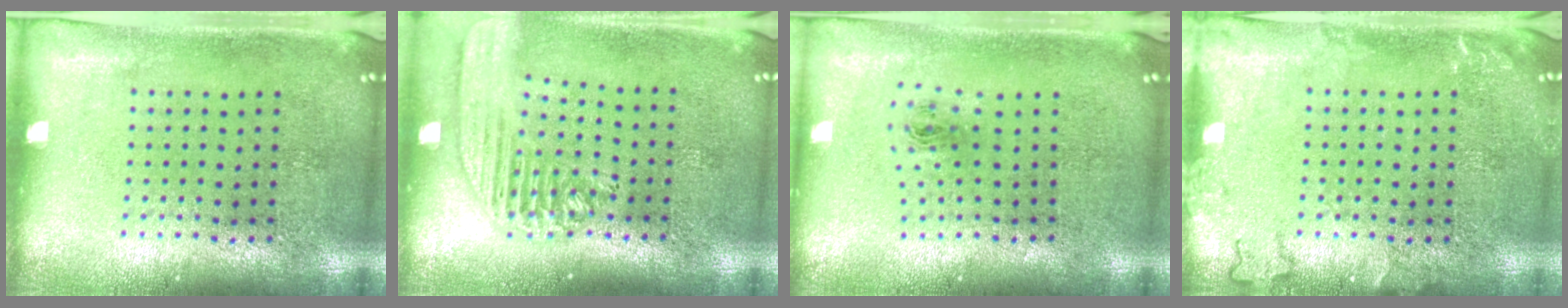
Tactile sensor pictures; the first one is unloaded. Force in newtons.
{"total": 1.9, "press": 1.7, "slide": 0.9}
{"total": 0.9, "press": 0.4, "slide": 0.8}
{"total": 1.7, "press": 1.6, "slide": 0.3}